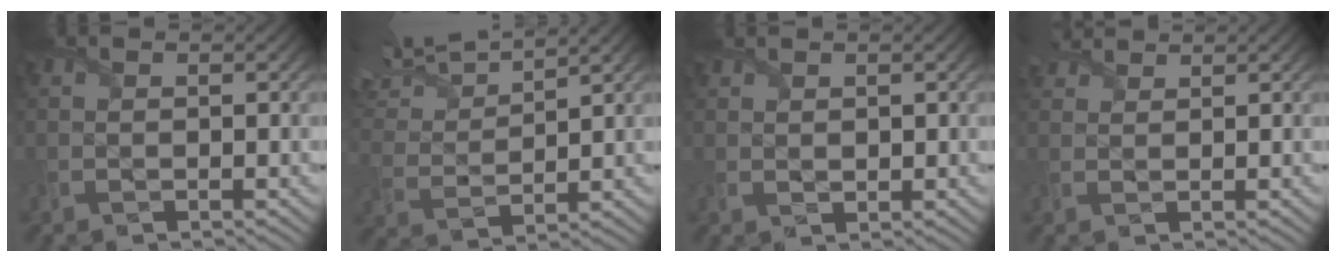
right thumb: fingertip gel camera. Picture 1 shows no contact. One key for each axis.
{"total": 10.3, "fx": 8.6, "fy": 2.2, "fz": 5.2, "tx": -0.124, "ty": 0.019, "tz": 0.147}
{"total": 1.3, "fx": 1.0, "fy": 0.8, "fz": 0.4, "tx": -0.011, "ty": -0.002, "tz": 0.025}
{"total": 2.3, "fx": 2.1, "fy": 0.8, "fz": 0.6, "tx": -0.019, "ty": 0.007, "tz": 0.044}